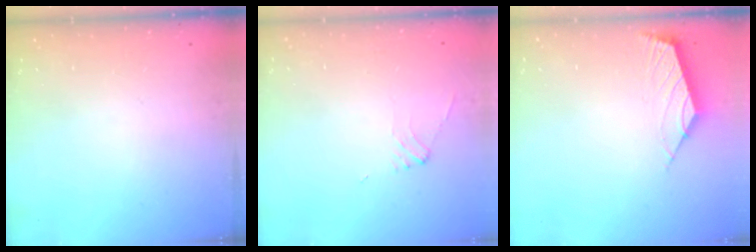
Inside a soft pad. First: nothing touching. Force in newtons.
{"total": 0.8, "press": 0.7, "slide": 0.3}
{"total": 2.5, "press": 2.4, "slide": 0.7}